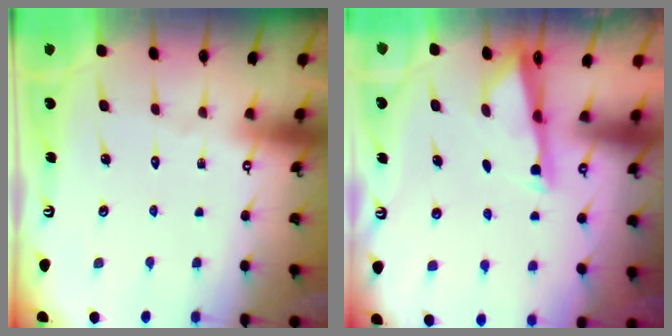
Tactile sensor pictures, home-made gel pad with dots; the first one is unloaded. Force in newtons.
{"total": 2.8, "press": 2.7, "slide": 0.4}